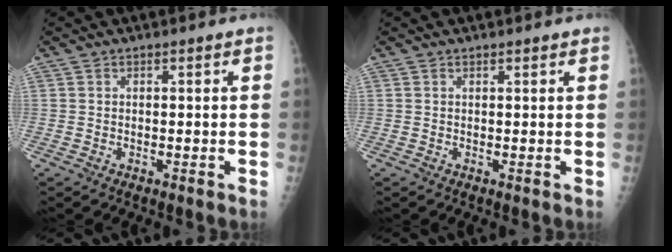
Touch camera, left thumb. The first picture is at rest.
{"total": 0.9, "force": [0.8, 0.1, 0.4], "torque": [-0.005, 0.001, 0.011]}